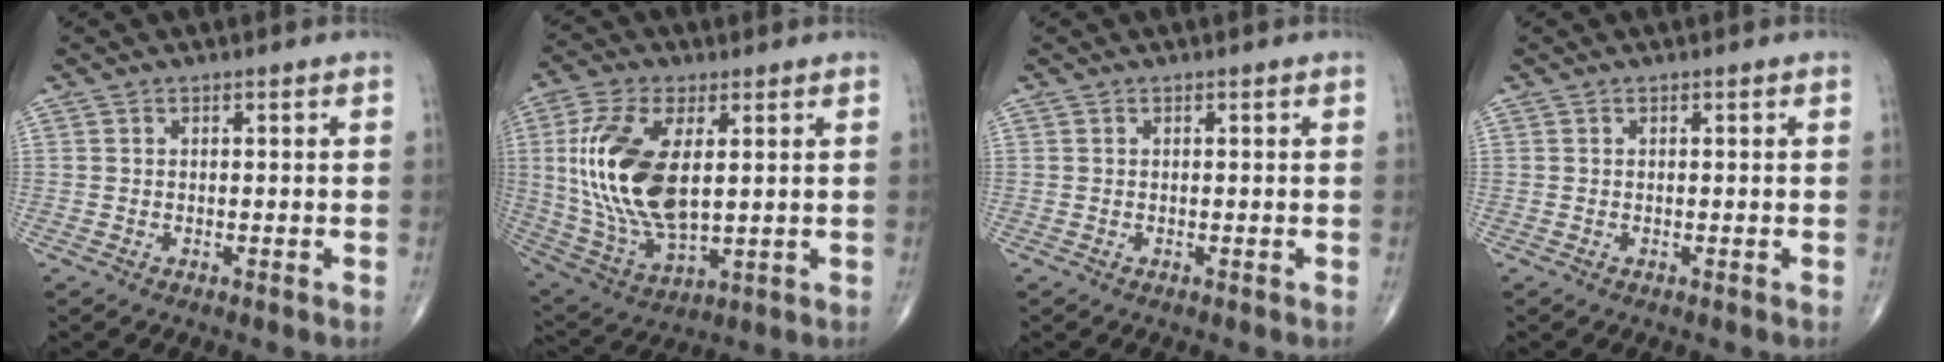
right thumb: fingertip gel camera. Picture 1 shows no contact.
{"total": 18.8, "force": [2.8, 9.3, 16.1], "torque": [-0.339, -0.016, 0.062]}
{"total": 0.0}
{"total": 0.0}